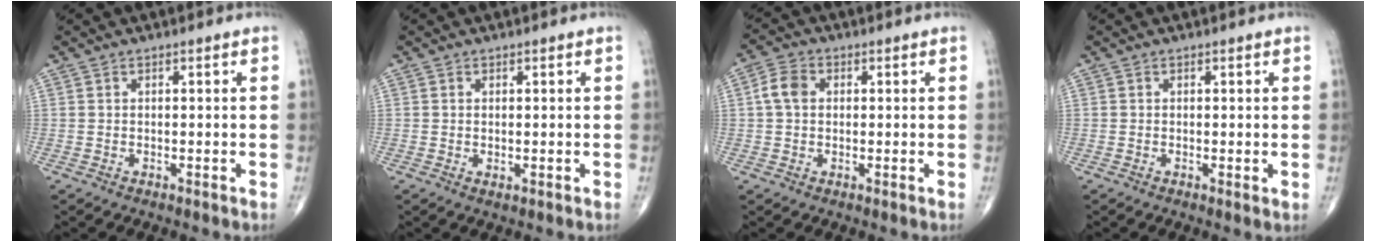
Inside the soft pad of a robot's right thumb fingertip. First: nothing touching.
{"total": 0.8, "force": [0.0, 0.4, 0.7], "torque": [-0.015, -0.005, 0.003]}
{"total": 4.5, "force": [0.6, 3.4, 2.9], "torque": [-0.056, 0.012, 0.005]}
{"total": 0.7, "force": [0.1, 0.2, 0.7], "torque": [-0.013, -0.004, -0.001]}